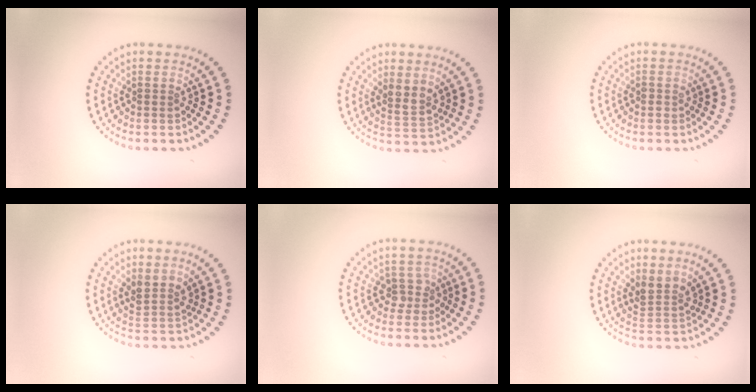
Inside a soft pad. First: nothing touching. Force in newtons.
{"total": 2.2, "press": 1.9, "slide": 1.2}
{"total": 0.7, "press": 0.7, "slide": 0.3}
{"total": 2.0, "press": 1.6, "slide": 1.1}
{"total": 1.8, "press": 1.3, "slide": 1.2}
{"total": 2.6, "press": 1.9, "slide": 1.7}